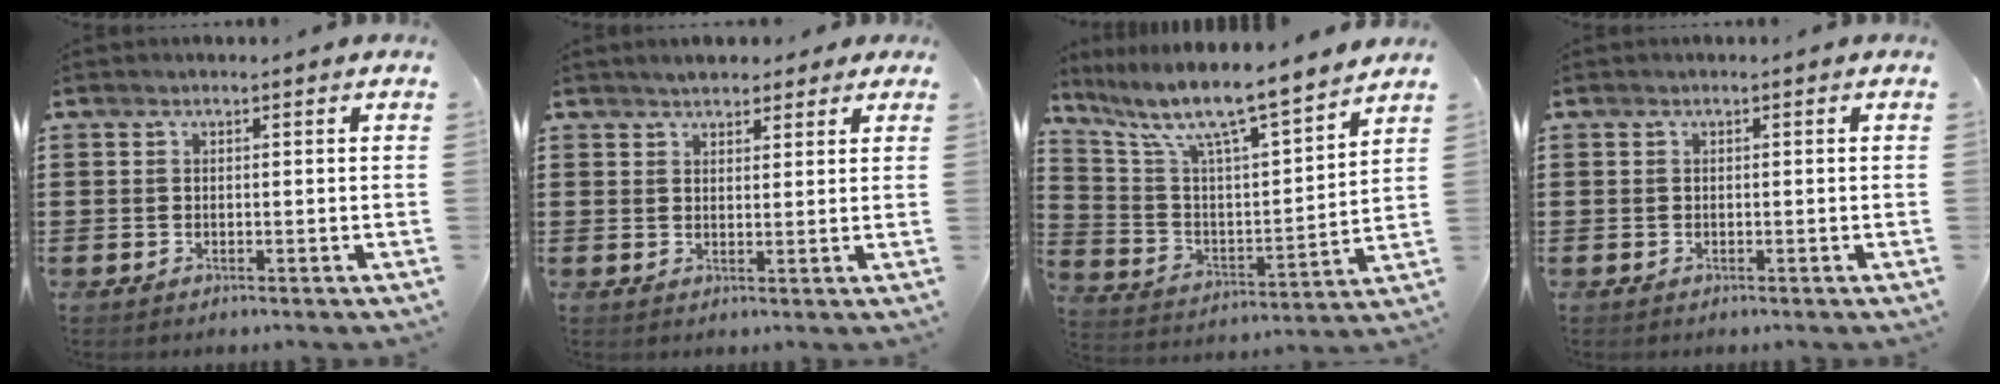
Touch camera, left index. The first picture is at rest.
{"total": 2.9, "force": [2.6, 1.2, 0.5], "torque": [-0.018, 0.005, 0.049]}
{"total": 8.9, "force": [7.5, 0.8, 4.9], "torque": [-0.128, -0.061, 0.117]}
{"total": 0.0}